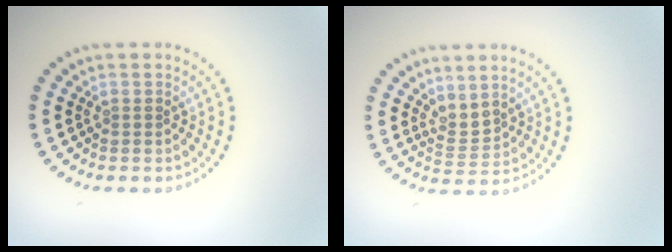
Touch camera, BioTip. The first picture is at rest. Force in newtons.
{"total": 1.9, "press": 1.4, "slide": 1.2}